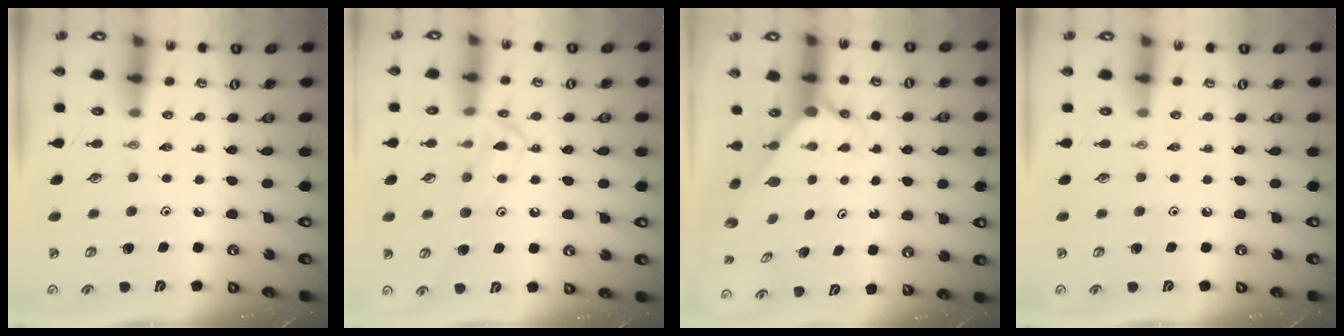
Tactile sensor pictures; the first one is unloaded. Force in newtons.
{"total": 12.9, "press": 12.8, "slide": 0.9}
{"total": 2.2, "press": 2.2, "slide": 0.2}
{"total": 0.0}